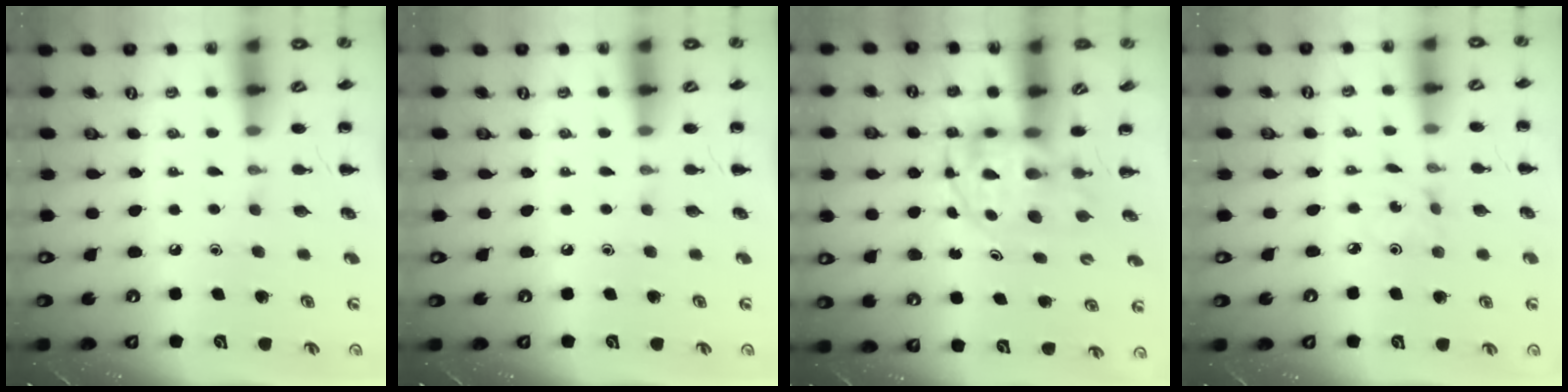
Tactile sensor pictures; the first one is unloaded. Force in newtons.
{"total": 0.0}
{"total": 3.8, "press": 3.7, "slide": 0.8}
{"total": 1.0, "press": 0.9, "slide": 0.3}